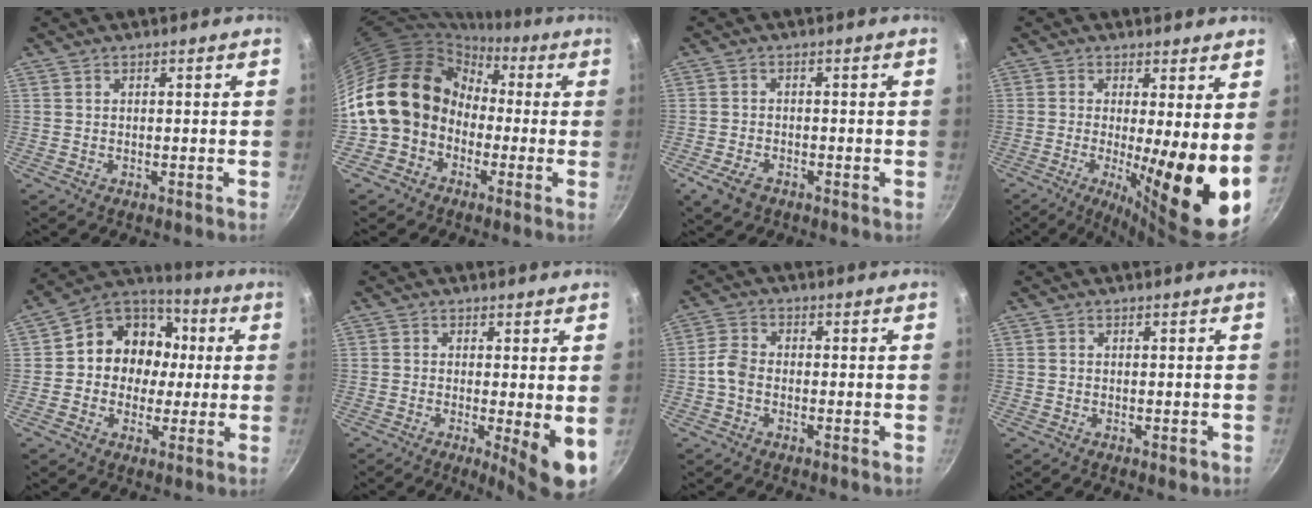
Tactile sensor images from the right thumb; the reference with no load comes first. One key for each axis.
{"total": 15.6, "fx": -1.9, "fy": 13.2, "fz": 8.1, "tx": -0.108, "ty": 0.057, "tz": -0.046}
{"total": 4.7, "fx": -2.7, "fy": 2.7, "fz": 2.7, "tx": -0.062, "ty": 0.009, "tz": -0.051}
{"total": 14.9, "fx": -0.8, "fy": 3.2, "fz": 14.6, "tx": -0.207, "ty": -0.034, "tz": -0.008}
{"total": 14.3, "fx": 0.7, "fy": 12.5, "fz": 6.9, "tx": -0.065, "ty": 0.033, "tz": -0.007}
{"total": 7.5, "fx": -1.2, "fy": 1.5, "fz": 7.2, "tx": -0.096, "ty": -0.013, "tz": -0.012}
{"total": 3.8, "fx": -1.3, "fy": 2.6, "fz": 2.4, "tx": -0.053, "ty": 0.018, "tz": -0.036}
{"total": 1.3, "fx": -0.6, "fy": 0.7, "fz": 0.9, "tx": -0.013, "ty": 0.001, "tz": -0.009}